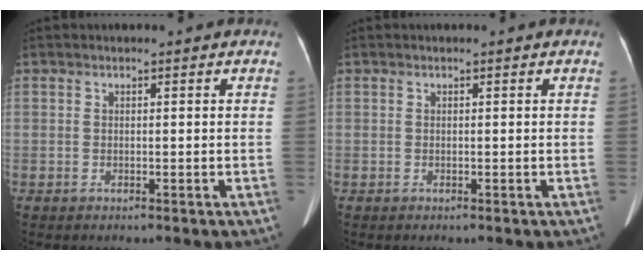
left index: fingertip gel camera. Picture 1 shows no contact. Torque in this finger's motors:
{"motor_torque": [0.00, 0.00, 0.00, 0.00]}